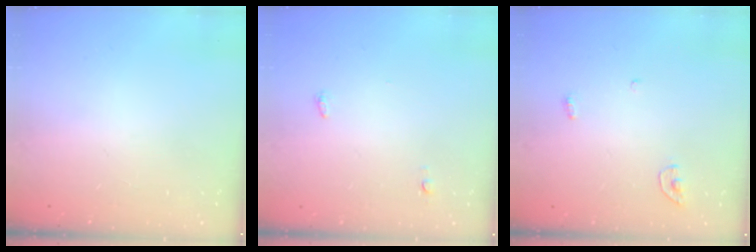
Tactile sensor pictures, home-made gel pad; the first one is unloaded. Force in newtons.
{"total": 7.3, "press": 3.8, "slide": 6.3}
{"total": 3.6, "press": 3.5, "slide": 0.4}